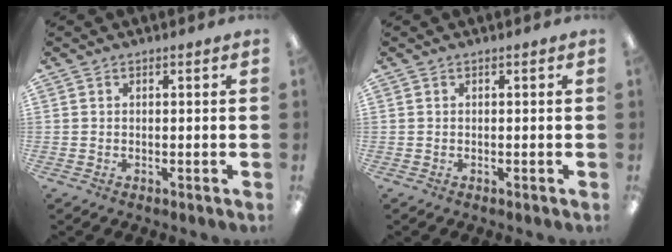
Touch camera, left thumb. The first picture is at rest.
{"total": 0.0}